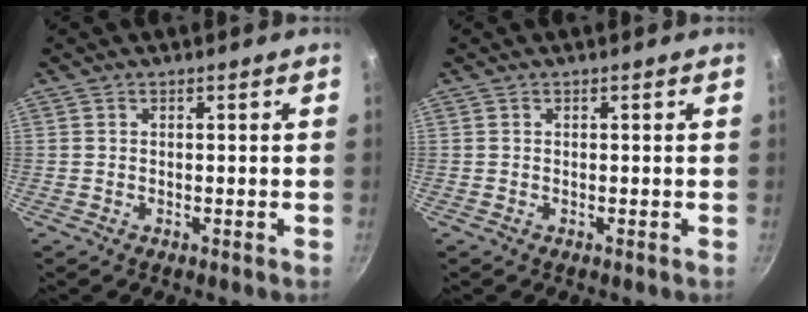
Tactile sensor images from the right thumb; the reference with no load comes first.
{"total": 0.0}